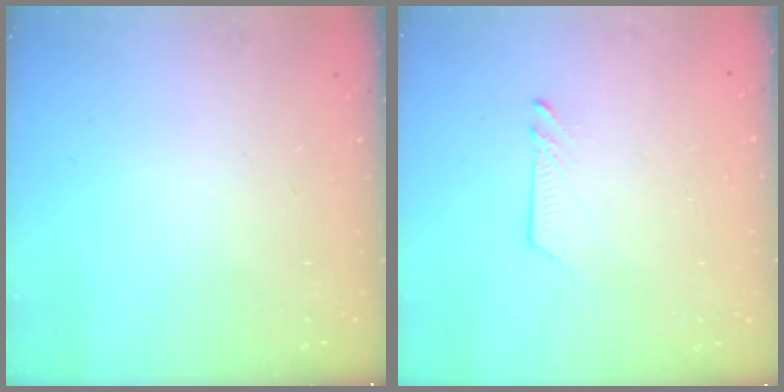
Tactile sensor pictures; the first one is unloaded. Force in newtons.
{"total": 3.9, "press": 3.8, "slide": 0.5}